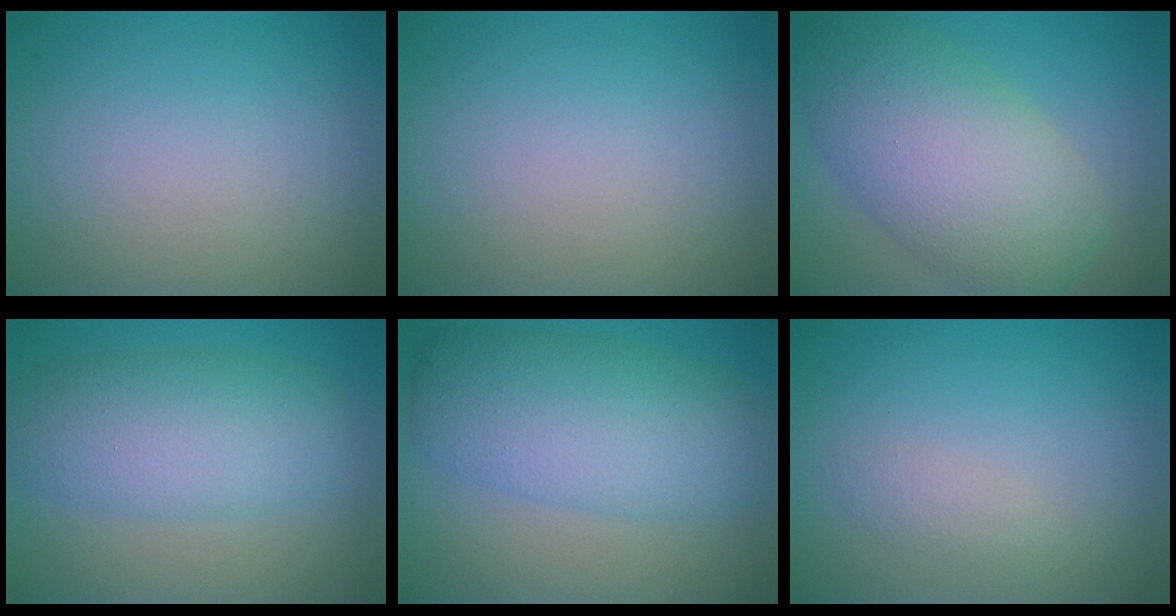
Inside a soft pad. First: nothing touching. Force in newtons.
{"total": 0.0}
{"total": 9.7, "press": 9.7, "slide": 0.4}
{"total": 6.6, "press": 6.6, "slide": 0.0}
{"total": 7.9, "press": 7.9, "slide": 0.0}
{"total": 1.2, "press": 1.2, "slide": 0.0}